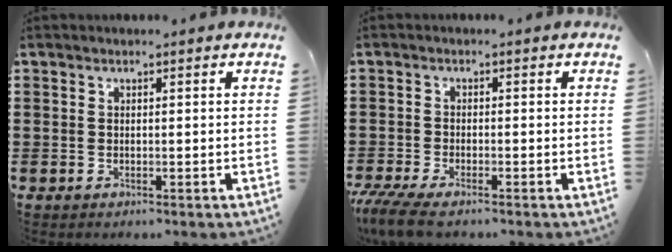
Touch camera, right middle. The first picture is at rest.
{"total": 3.8, "force": [-3.2, 0.3, 2.0], "torque": [-0.061, -0.017, -0.068]}